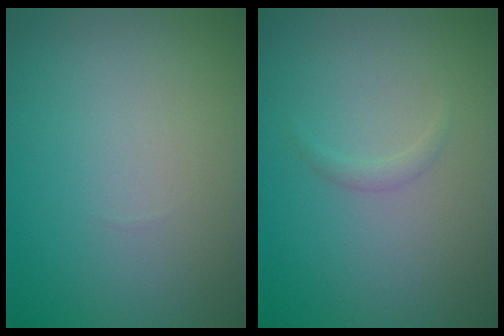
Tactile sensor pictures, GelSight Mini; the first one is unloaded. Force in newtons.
{"total": 0.8, "press": 0.8, "slide": 0.0}